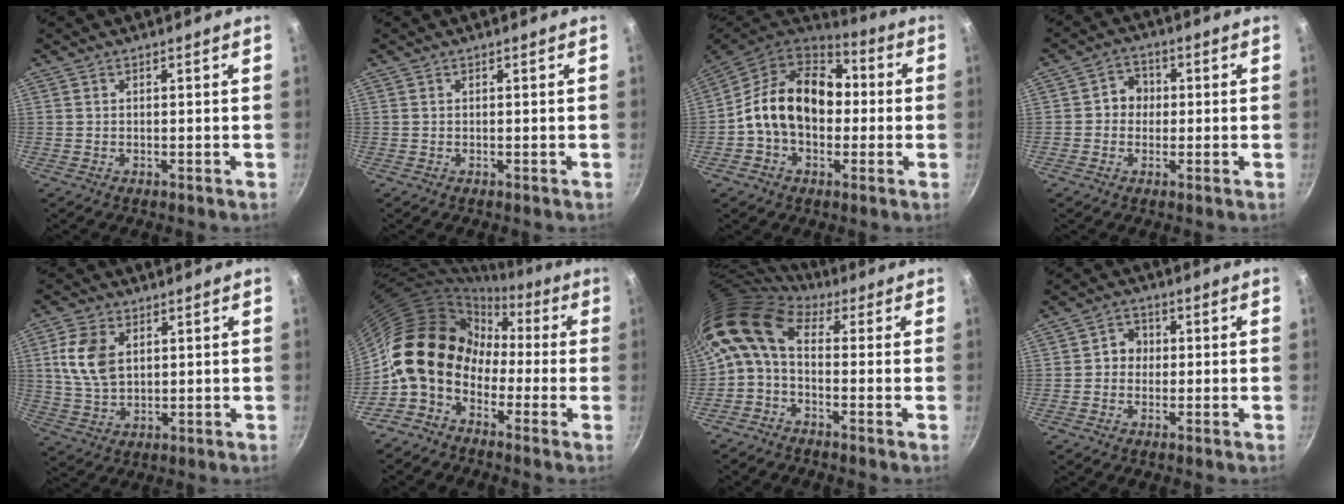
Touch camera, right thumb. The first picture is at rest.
{"total": 0.0}
{"total": 18.0, "force": [0.2, 13.2, 12.2], "torque": [-0.171, 0.041, -0.010]}
{"total": 4.8, "force": [0.0, 4.4, 1.9], "torque": [0.007, 0.010, -0.009]}
{"total": 9.1, "force": [2.4, 5.9, 6.5], "torque": [-0.118, -0.010, 0.047]}
{"total": 14.2, "force": [-3.0, 11.2, 8.2], "torque": [-0.101, 0.053, -0.082]}
{"total": 9.6, "force": [0.7, 5.6, 7.7], "torque": [-0.151, 0.027, -0.007]}
{"total": 4.1, "force": [0.0, 3.7, 1.7], "torque": [0.003, 0.009, -0.008]}